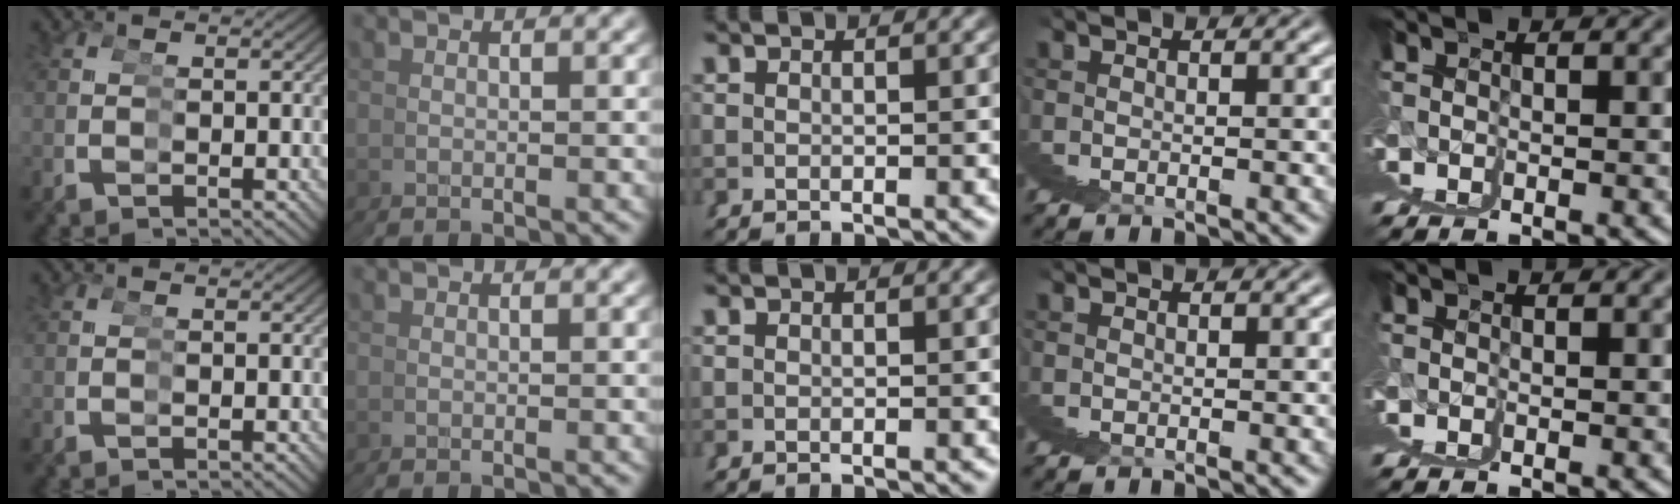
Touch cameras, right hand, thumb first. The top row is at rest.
{}